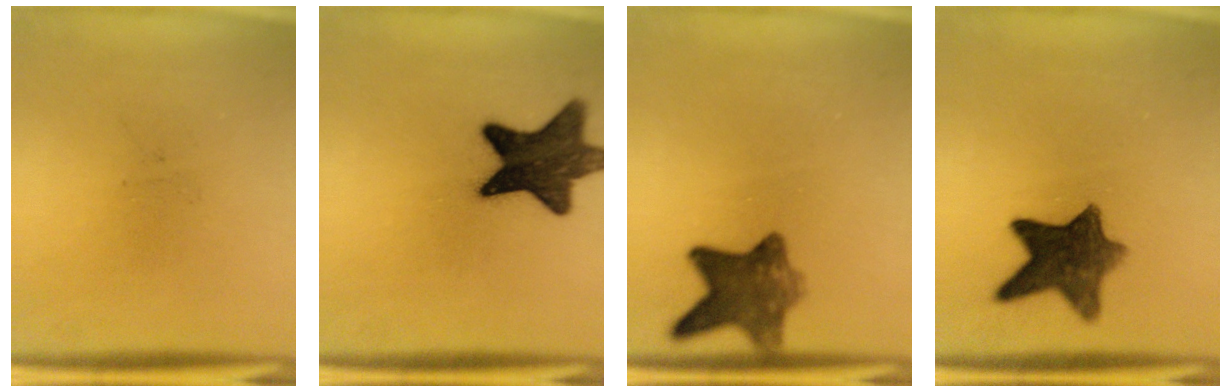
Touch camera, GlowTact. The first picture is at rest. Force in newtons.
{"total": 13.7}
{"total": 8.2}
{"total": 9.9}